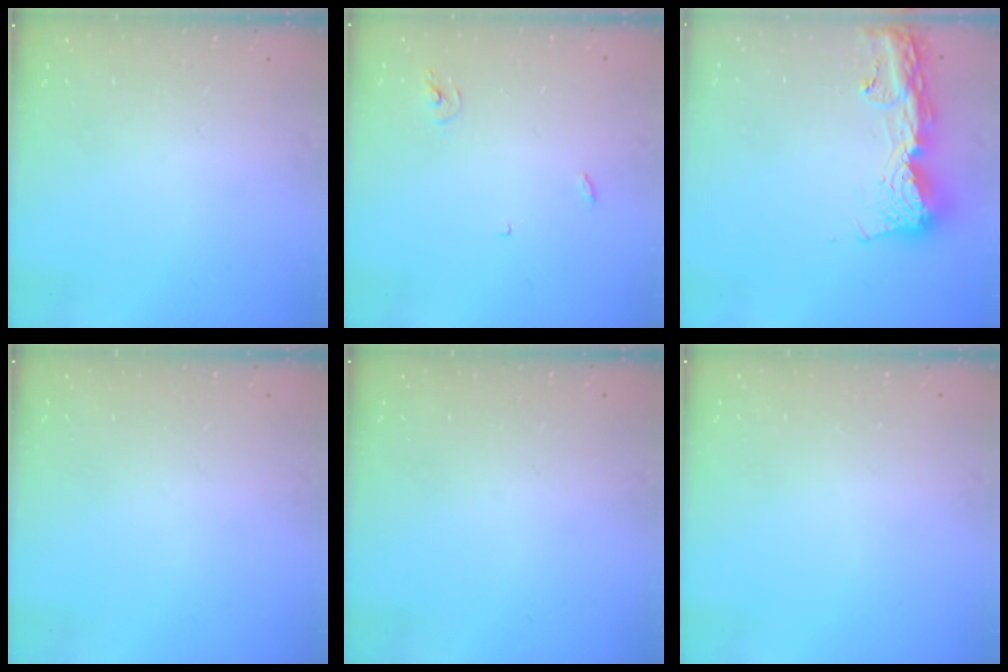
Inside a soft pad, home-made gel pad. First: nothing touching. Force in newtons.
{"total": 3.0, "press": 3.0, "slide": 0.2}
{"total": 13.9, "press": 13.8, "slide": 1.2}
{"total": 0.0}
{"total": 0.0}
{"total": 0.0}